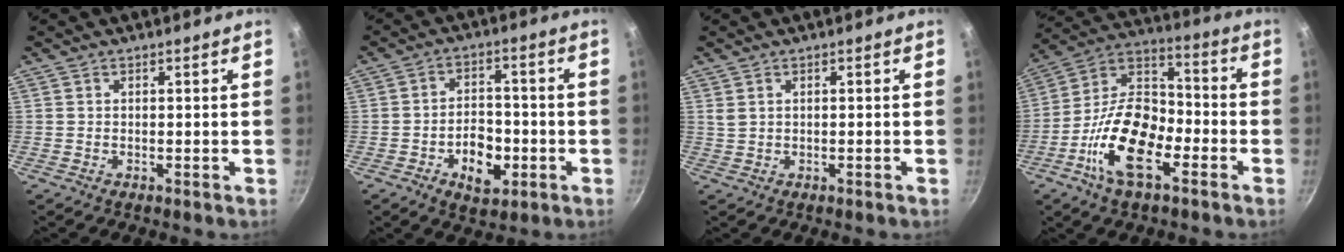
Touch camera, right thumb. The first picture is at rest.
{"total": 9.1, "force": [-3.2, 5.6, 6.3], "torque": [-0.078, 0.021, -0.050]}
{"total": 0.8, "force": [0.1, 0.3, 0.7], "torque": [-0.016, 0.001, 0.006]}
{"total": 17.7, "force": [-7.1, 9.0, 13.5], "torque": [-0.232, 0.048, -0.149]}